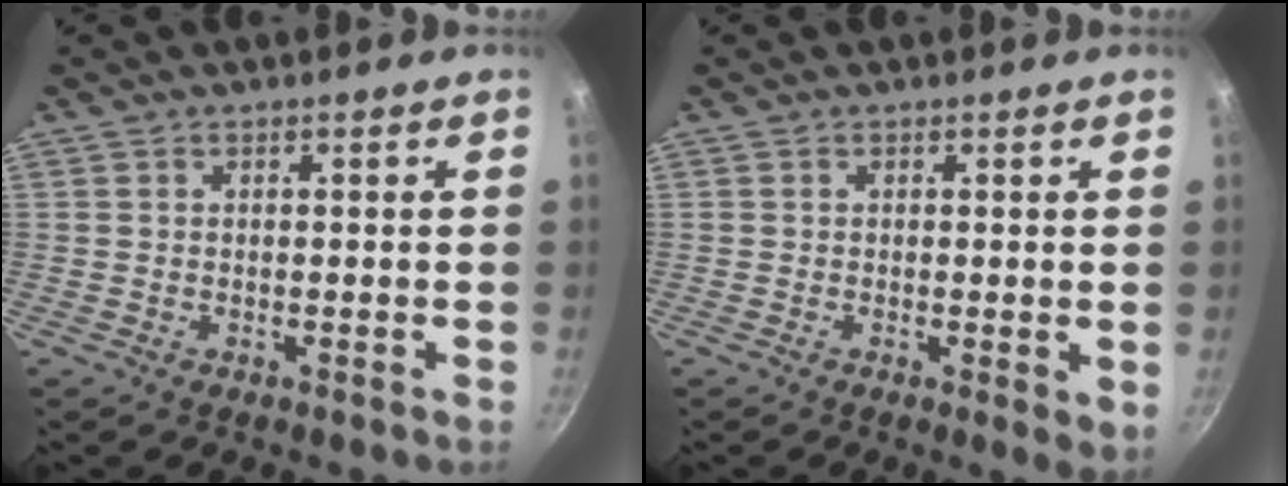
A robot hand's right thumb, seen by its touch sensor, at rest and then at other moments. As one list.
[{"total": 2.9, "force": [0.1, 1.1, 2.6], "torque": [-0.032, -0.009, 0.001]}]